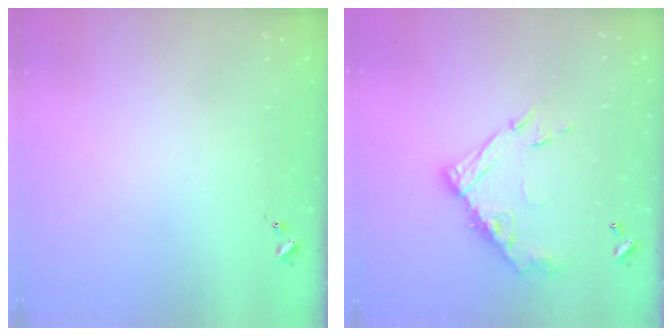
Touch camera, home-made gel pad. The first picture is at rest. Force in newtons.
{"total": 14.5, "press": 14.4, "slide": 1.3}